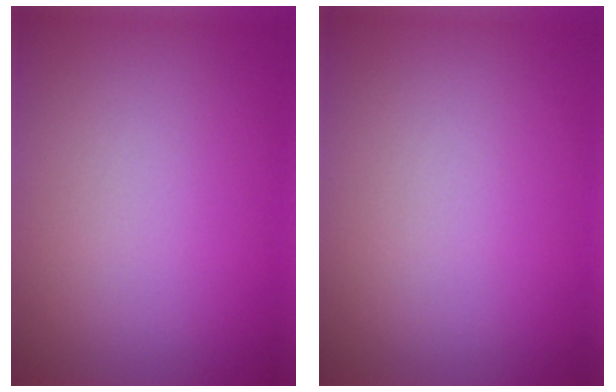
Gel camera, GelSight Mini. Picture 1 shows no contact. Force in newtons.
{"total": 0.0}